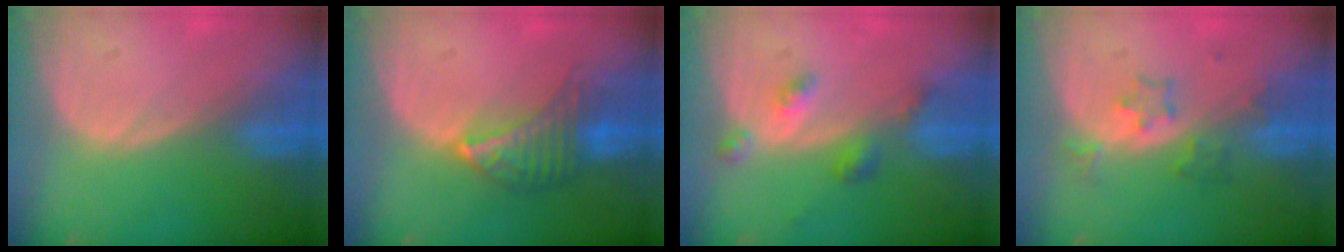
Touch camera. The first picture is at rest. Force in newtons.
{"total": 6.8, "press": 6.2, "slide": 2.8}
{"total": 4.2, "press": 3.8, "slide": 1.8}
{"total": 4.0, "press": 3.8, "slide": 1.4}